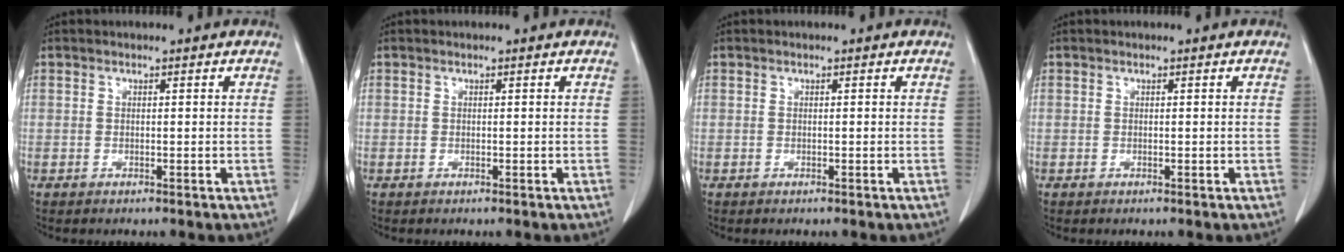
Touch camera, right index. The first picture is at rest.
{"total": 0.0}
{"total": 0.0}
{"total": 0.0}